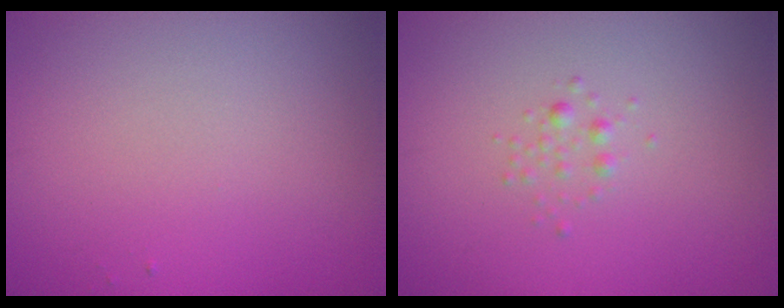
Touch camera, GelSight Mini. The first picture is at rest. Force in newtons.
{"total": 0.8, "press": 0.8, "slide": 0.0}